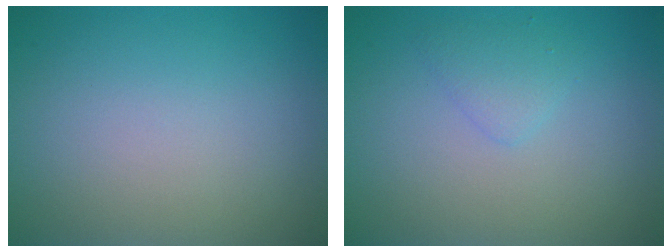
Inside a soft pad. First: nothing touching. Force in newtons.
{"total": 1.4, "press": 1.4, "slide": 0.1}